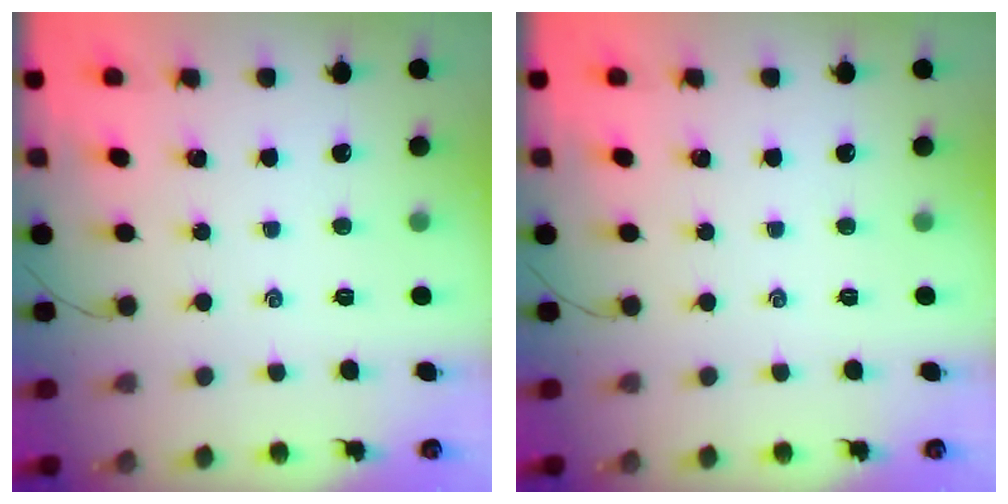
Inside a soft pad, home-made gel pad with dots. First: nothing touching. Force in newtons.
{"total": 0.0}